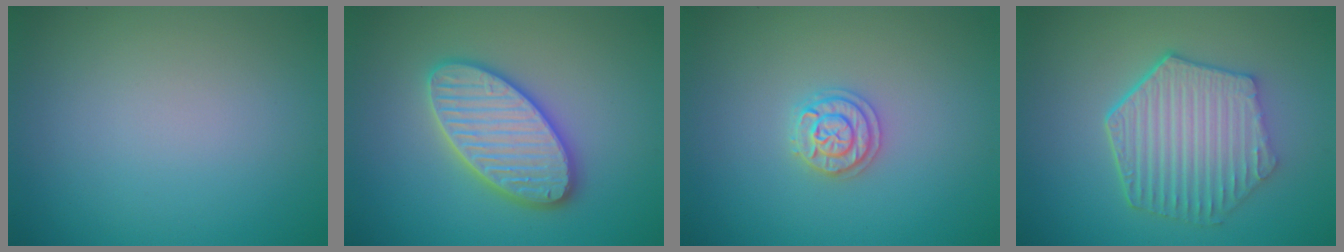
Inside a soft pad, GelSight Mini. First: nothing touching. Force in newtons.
{"total": 5.8, "press": 5.8, "slide": 0.6}
{"total": 2.0, "press": 2.0, "slide": 0.3}
{"total": 6.5, "press": 4.9, "slide": 4.3}